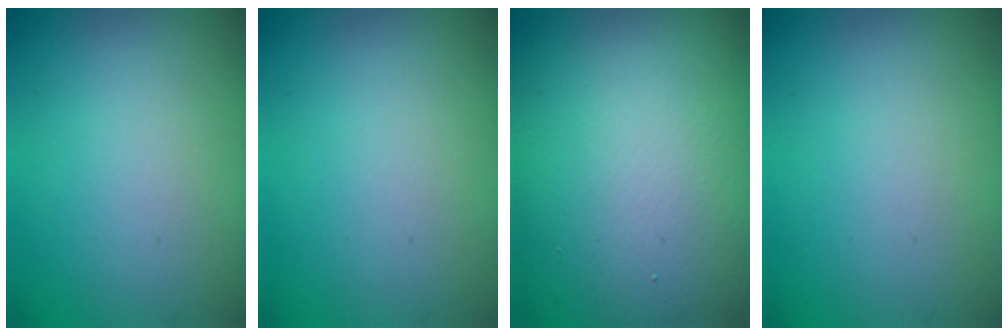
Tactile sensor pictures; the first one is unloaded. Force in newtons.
{"total": 0.0}
{"total": 18.7, "press": 18.7, "slide": 0.8}
{"total": 0.0}